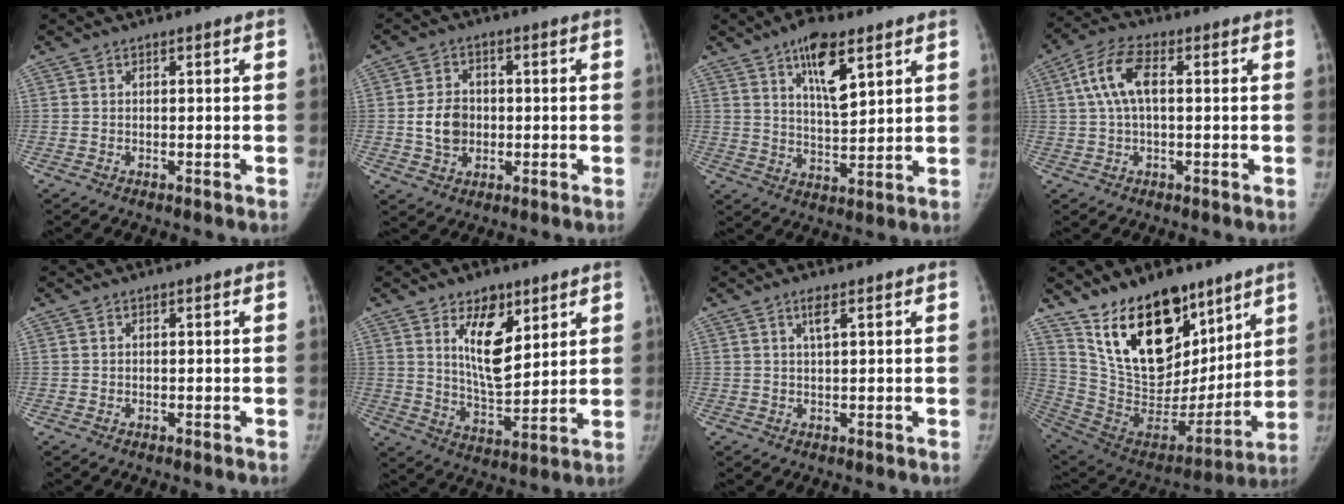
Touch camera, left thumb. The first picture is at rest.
{"total": 6.9, "force": [-0.5, 5.5, 4.0], "torque": [-0.053, 0.007, -0.010]}
{"total": 10.5, "force": [5.6, 3.9, 8.0], "torque": [-0.116, -0.031, 0.098]}
{"total": 8.3, "force": [1.4, 3.8, 7.2], "torque": [-0.152, 0.028, 0.022]}
{"total": 0.0}
{"total": 11.7, "force": [5.4, 5.9, 8.5], "torque": [-0.111, -0.040, 0.101]}
{"total": 2.2, "force": [1.0, 0.6, 1.9], "torque": [-0.036, -0.002, 0.019]}
{"total": 24.4, "force": [15.1, 13.4, 13.7], "torque": [-0.186, -0.071, 0.271]}